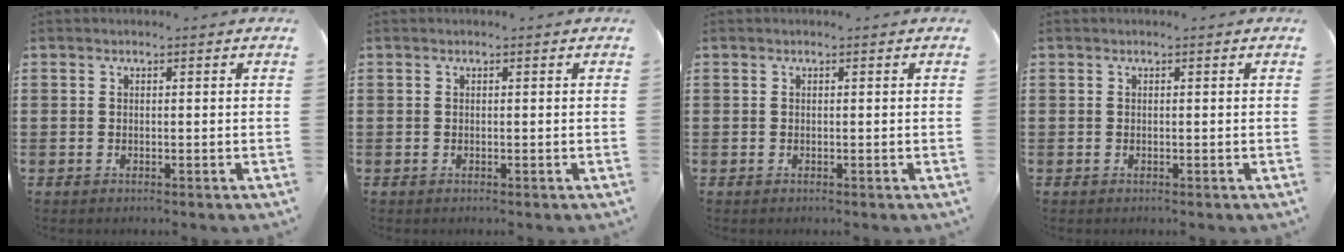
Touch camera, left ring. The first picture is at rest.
{"total": 0.0}
{"total": 0.0}
{"total": 0.0}